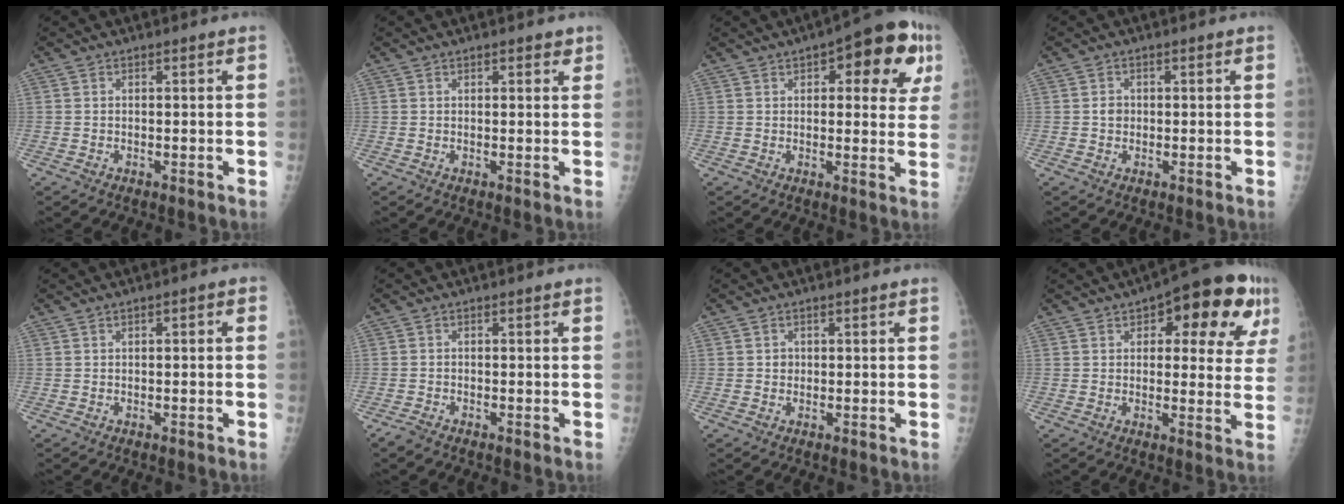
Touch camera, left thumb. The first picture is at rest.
{"total": 2.0, "force": [1.3, 0.9, 1.3], "torque": [-0.008, -0.004, 0.015]}
{"total": 14.9, "force": [6.0, 6.3, 12.1], "torque": [-0.101, 0.002, 0.064]}
{"total": 1.5, "force": [-0.1, 1.4, 0.6], "torque": [-0.003, 0.003, -0.002]}
{"total": 1.8, "force": [0.1, 0.7, 1.6], "torque": [-0.019, 0.010, -0.003]}
{"total": 1.5, "force": [-1.4, 0.3, 0.4], "torque": [-0.018, -0.001, -0.028]}
{"total": 0.9, "force": [0.0, 0.9, 0.1], "torque": [0.005, 0.002, 0.000]}
{"total": 16.9, "force": [7.1, 7.3, 13.5], "torque": [-0.128, 0.002, 0.082]}